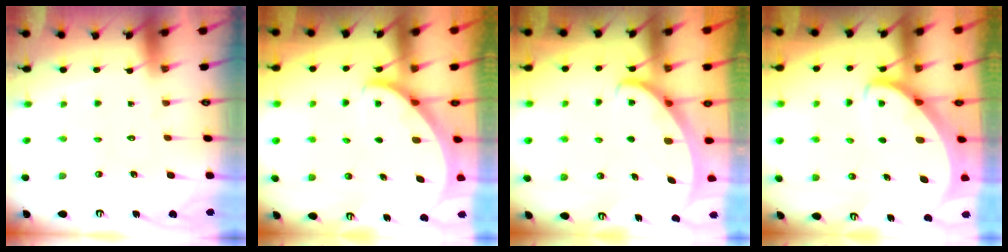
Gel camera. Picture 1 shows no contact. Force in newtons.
{"total": 2.5, "press": 2.5, "slide": 0.3}
{"total": 2.6, "press": 2.6, "slide": 0.3}
{"total": 3.6, "press": 3.6, "slide": 0.4}